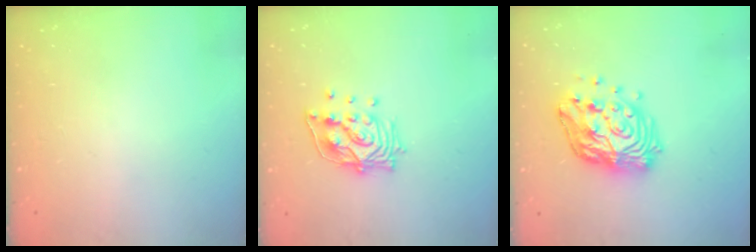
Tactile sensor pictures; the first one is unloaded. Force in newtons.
{"total": 13.2, "press": 13.2, "slide": 1.3}
{"total": 17.1, "press": 17.0, "slide": 1.9}